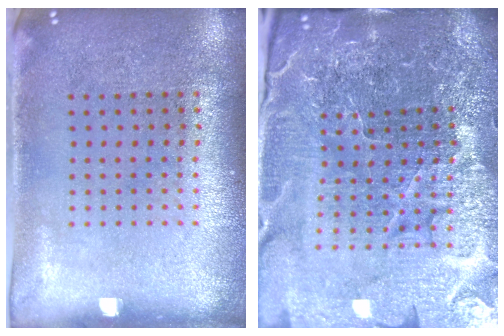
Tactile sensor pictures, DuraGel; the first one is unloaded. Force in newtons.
{"total": 6.2, "press": 5.6, "slide": 2.8}